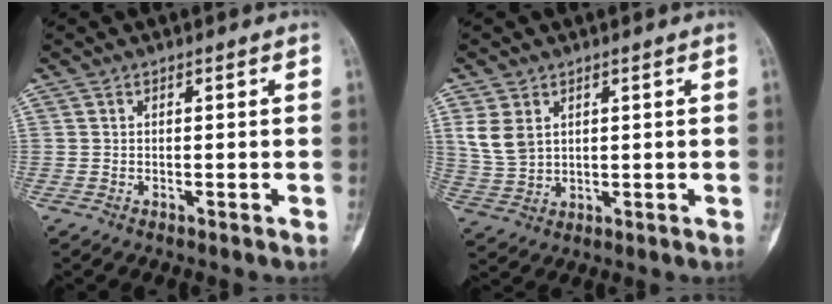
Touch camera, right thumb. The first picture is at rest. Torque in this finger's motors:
{"motor_torque": [-0.01, 0.01, 0.17, -0.12, 0.01]}